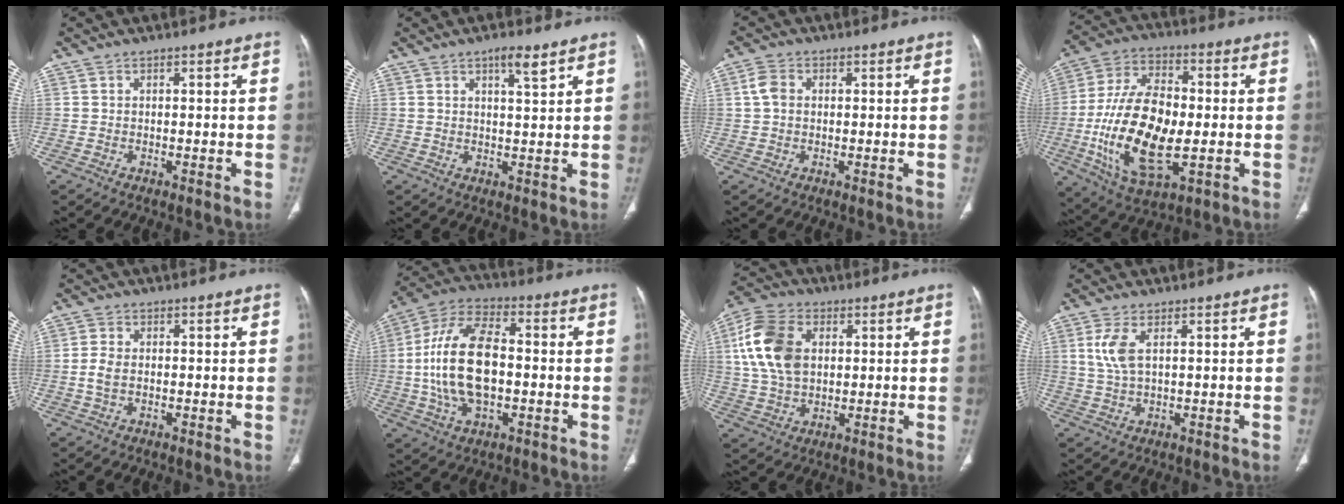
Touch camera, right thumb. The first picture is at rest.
{"total": 3.8, "force": [2.4, 0.6, 2.8], "torque": [-0.047, -0.017, 0.040]}
{"total": 3.4, "force": [0.4, 2.6, 2.2], "torque": [-0.047, 0.010, 0.007]}
{"total": 21.0, "force": [-2.8, 10.8, 17.8], "torque": [-0.340, 0.004, -0.042]}
{"total": 3.3, "force": [-0.3, 2.1, 2.5], "torque": [-0.056, 0.008, -0.007]}
{"total": 17.7, "force": [-0.9, 9.6, 14.8], "torque": [-0.292, 0.024, -0.016]}
{"total": 13.8, "force": [2.9, 9.3, 9.7], "torque": [-0.188, 0.008, 0.053]}
{"total": 5.0, "force": [1.6, 2.1, 4.3], "torque": [-0.108, -0.001, 0.038]}